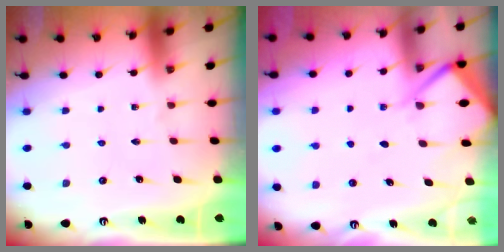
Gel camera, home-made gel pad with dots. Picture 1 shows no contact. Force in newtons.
{"total": 6.1, "press": 6.1, "slide": 0.6}